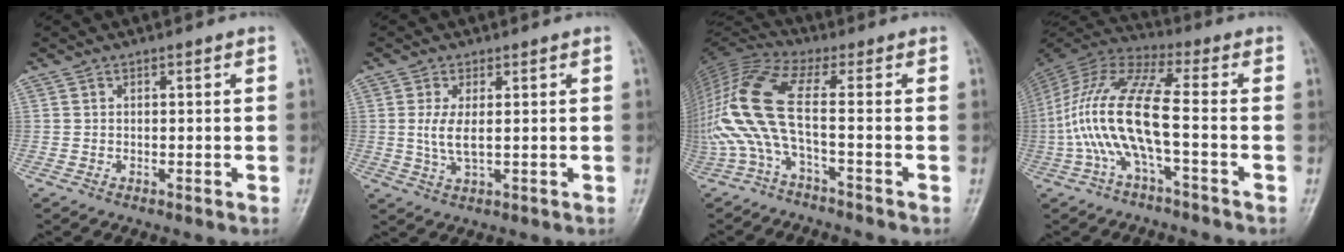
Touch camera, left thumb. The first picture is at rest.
{"total": 4.4, "force": [0.4, 1.4, 4.1], "torque": [-0.099, -0.008, 0.011]}
{"total": 13.4, "force": [-2.6, 2.4, 12.9], "torque": [-0.320, 0.051, -0.063]}
{"total": 15.1, "force": [-3.5, 3.7, 14.2], "torque": [-0.323, 0.041, -0.074]}